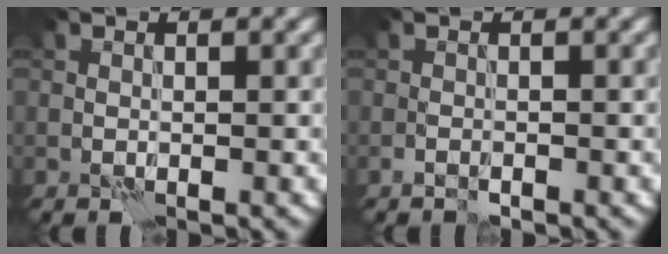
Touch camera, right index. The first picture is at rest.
{"total": 0.7, "force": [-0.6, 0.4, 0.2], "torque": [-0.004, 0.000, -0.011]}